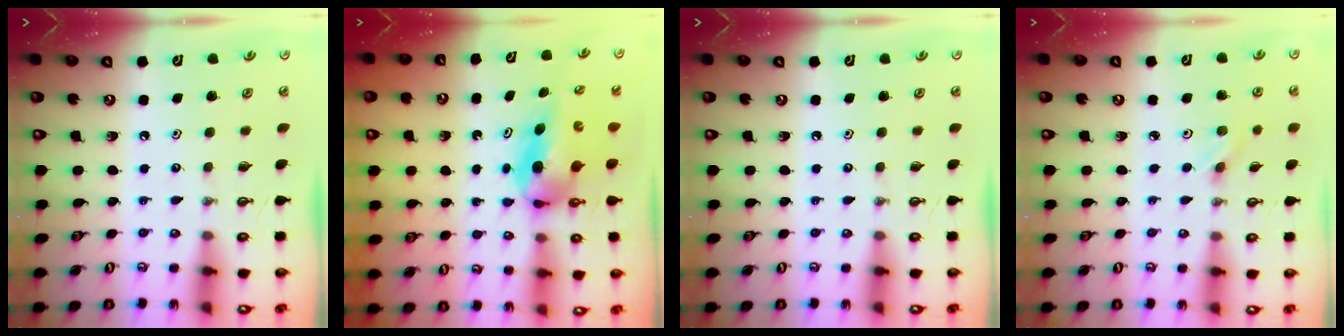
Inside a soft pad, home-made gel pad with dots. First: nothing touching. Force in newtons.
{"total": 5.3, "press": 4.9, "slide": 2.0}
{"total": 0.0}
{"total": 2.7, "press": 2.3, "slide": 1.4}